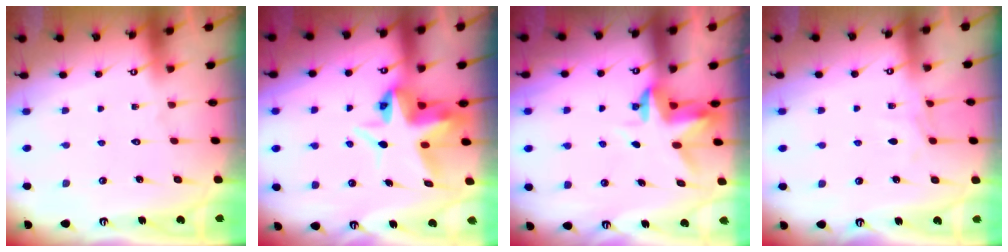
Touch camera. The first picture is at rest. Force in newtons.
{"total": 7.4, "press": 7.4, "slide": 0.7}
{"total": 3.6, "press": 3.5, "slide": 0.4}
{"total": 5.5, "press": 5.4, "slide": 0.4}